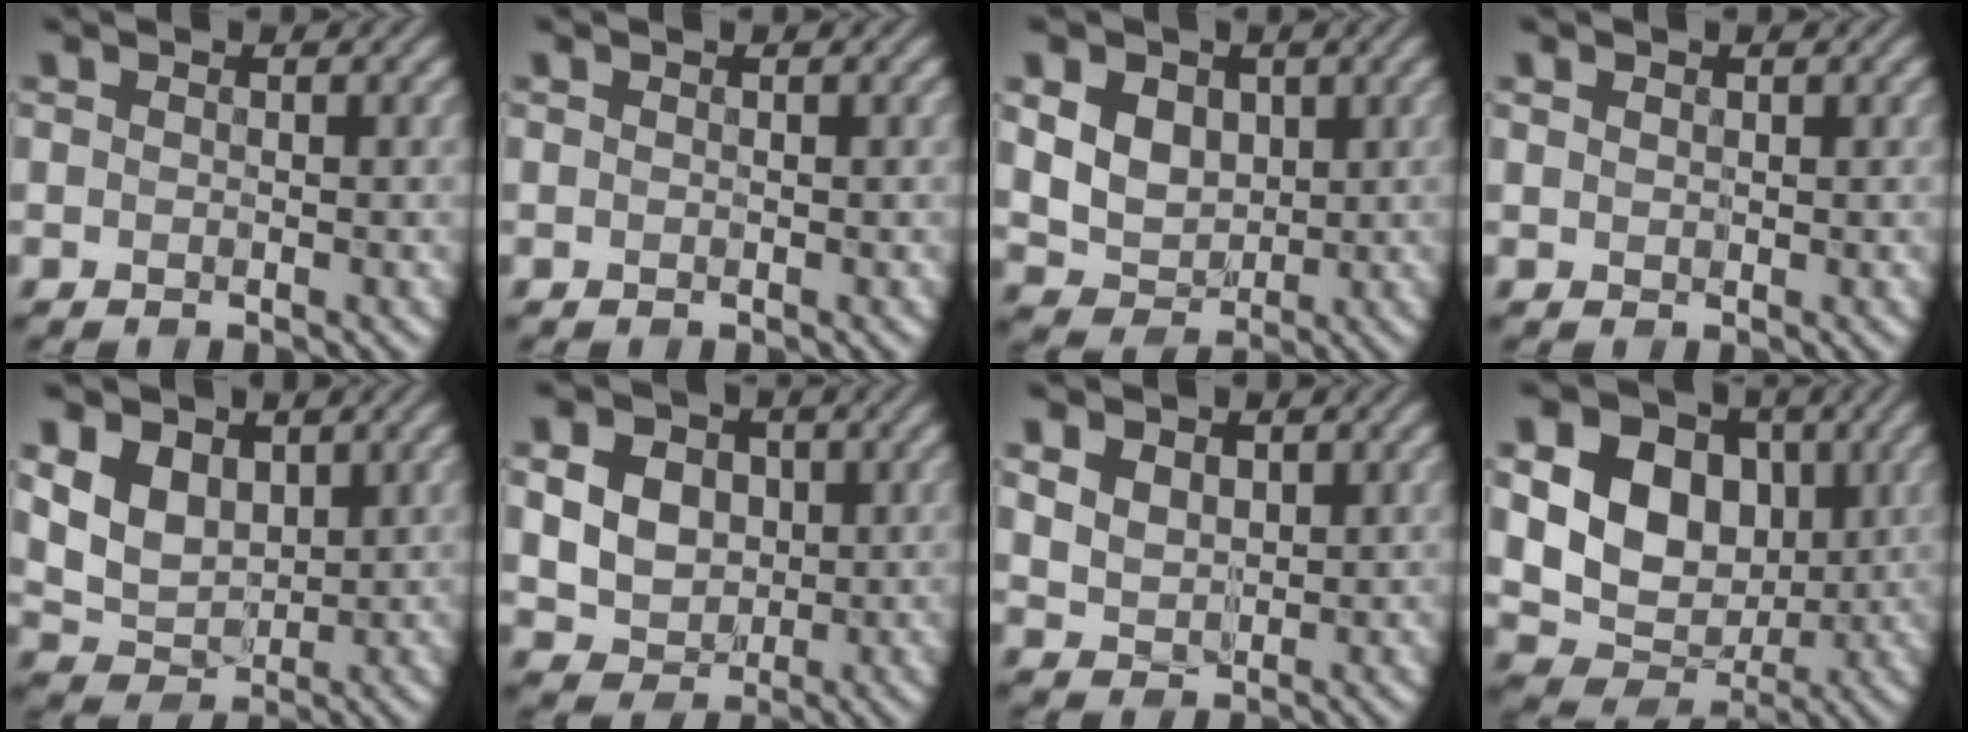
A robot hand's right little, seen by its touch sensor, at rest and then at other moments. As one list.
[{"total": 0.0}, {"total": 5.2, "force": [1.3, 4.2, 2.8], "torque": [-0.077, -0.004, 0.027]}, {"total": 0.6, "force": [0.4, 0.5, 0.2], "torque": [-0.005, 0.000, 0.010]}, {"total": 4.3, "force": [1.4, 3.2, 2.5], "torque": [-0.061, -0.008, 0.018]}, {"total": 10.4, "force": [3.0, 8.4, 5.3], "torque": [-0.110, 0.027, 0.045]}, {"total": 4.2, "force": [1.9, 3.1, 2.2], "torque": [-0.070, 0.001, 0.038]}, {"total": 11.8, "force": [2.1, 9.1, 7.2], "torque": [-0.127, 0.024, 0.017]}]